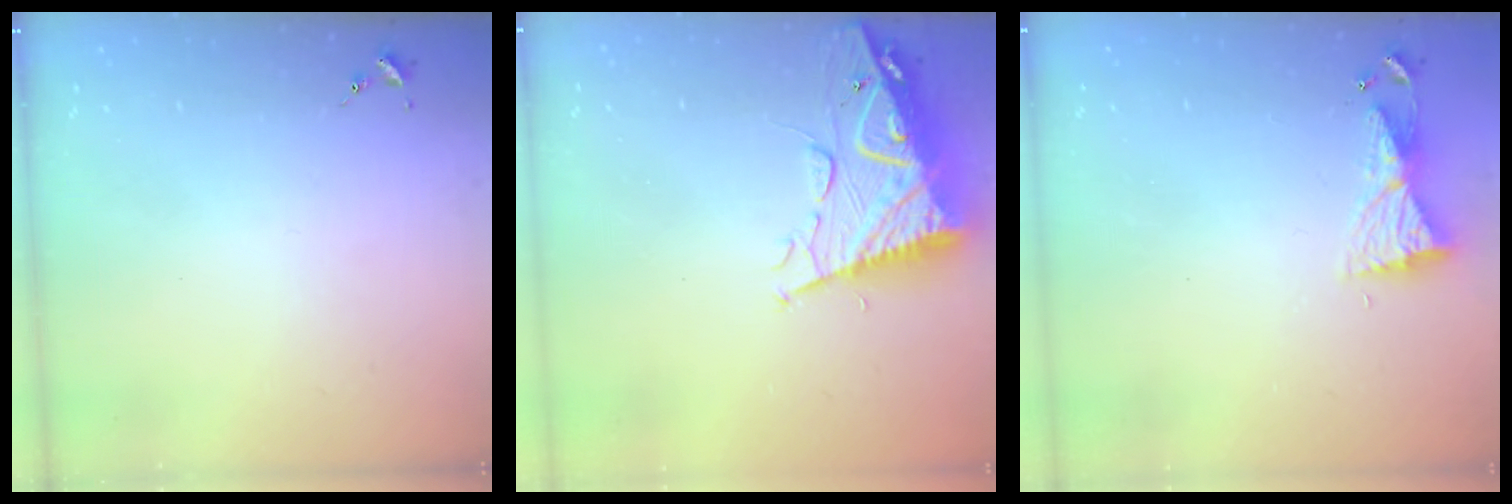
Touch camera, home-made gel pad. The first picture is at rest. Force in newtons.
{"total": 13.5, "press": 13.5, "slide": 1.3}
{"total": 5.9, "press": 5.9, "slide": 0.6}